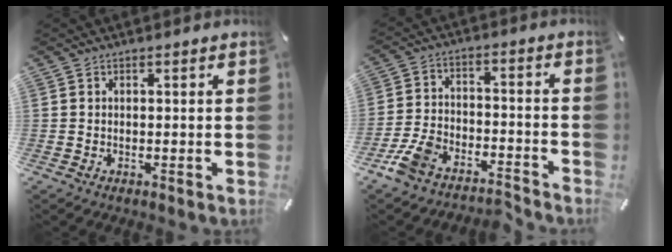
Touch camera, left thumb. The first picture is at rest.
{"total": 9.1, "force": [-6.5, 4.5, 4.6], "torque": [-0.093, 0.024, -0.122]}